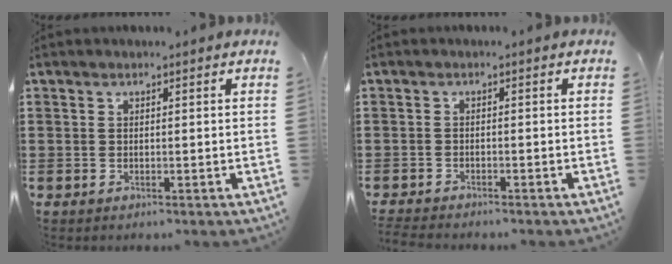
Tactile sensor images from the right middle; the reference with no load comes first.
{"total": 1.6, "force": [-1.6, 0.0, 0.0], "torque": [-0.013, -0.005, -0.036]}